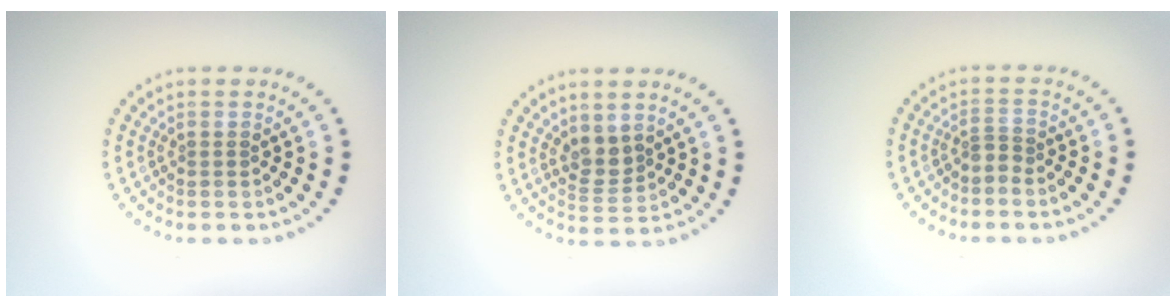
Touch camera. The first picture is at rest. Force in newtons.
{"total": 2.3, "press": 1.9, "slide": 1.2}
{"total": 1.2, "press": 0.7, "slide": 1.0}